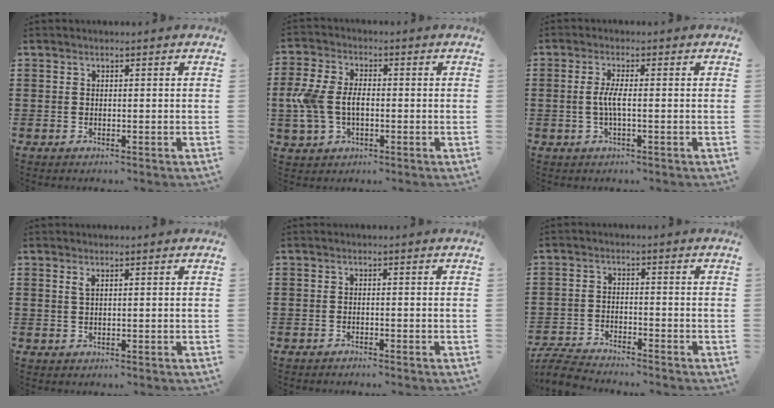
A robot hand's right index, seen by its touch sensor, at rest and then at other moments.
{"total": 6.6, "force": [-0.9, 4.2, 5.0], "torque": [-0.144, -0.006, -0.030]}
{"total": 3.1, "force": [-0.5, 0.3, 3.1], "torque": [-0.071, -0.007, -0.015]}
{"total": 0.9, "force": [0.5, 0.2, 0.8], "torque": [-0.017, 0.002, 0.008]}
{"total": 0.9, "force": [-0.8, 0.1, 0.0], "torque": [-0.003, 0.000, -0.017]}
{"total": 4.5, "force": [-4.4, 0.4, 0.8], "torque": [-0.034, -0.005, -0.095]}